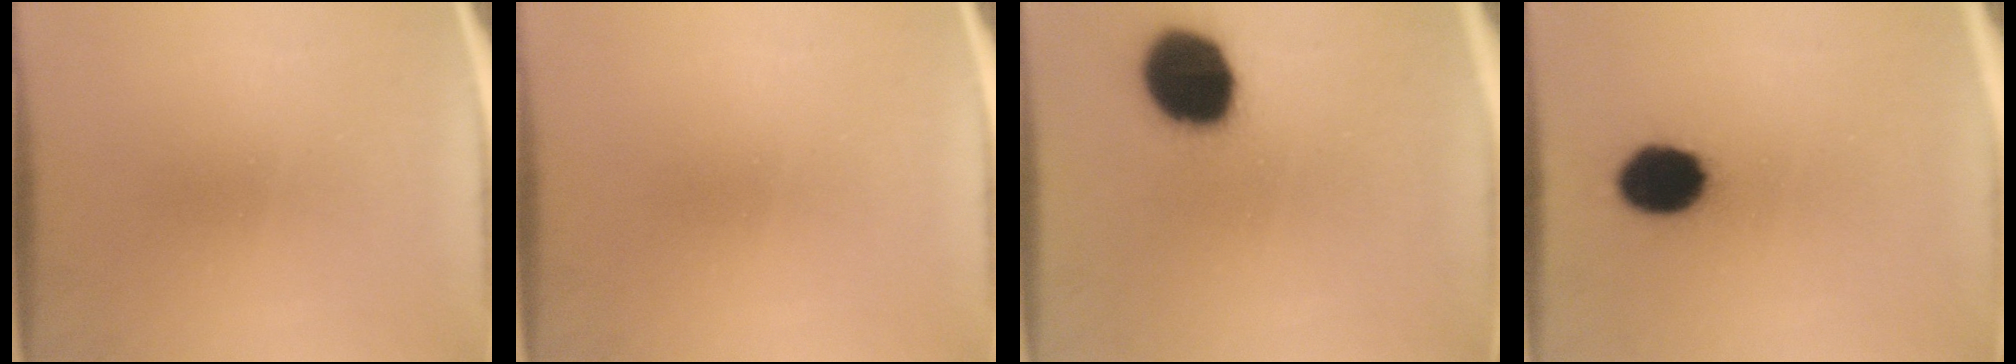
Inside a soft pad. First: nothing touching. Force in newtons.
{"total": 0.0}
{"total": 17.1}
{"total": 12.1}